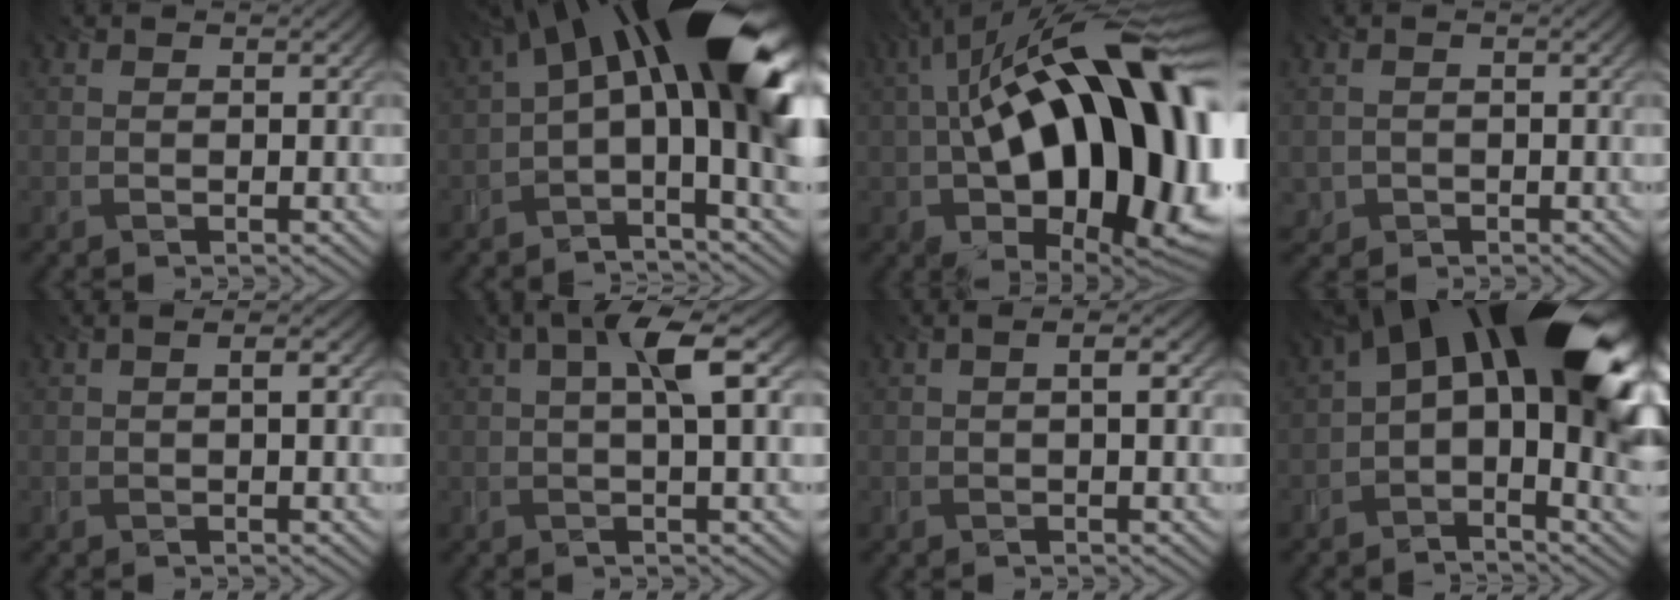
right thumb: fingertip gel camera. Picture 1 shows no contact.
{"total": 17.6, "force": [3.1, 6.0, 16.3], "torque": [-0.258, 0.027, 0.043]}
{"total": 21.2, "force": [0.0, 9.8, 18.8], "torque": [-0.288, 0.020, -0.009]}
{"total": 1.3, "force": [-0.4, 1.2, -0.2], "torque": [-0.003, -0.003, -0.011]}
{"total": 1.2, "force": [-0.1, 0.3, 1.1], "torque": [-0.013, 0.002, -0.003]}
{"total": 5.1, "force": [0.9, 0.6, 5.0], "torque": [-0.081, 0.014, 0.010]}
{"total": 1.8, "force": [-0.1, 0.5, 1.7], "torque": [-0.022, 0.004, -0.003]}
{"total": 18.1, "force": [3.9, 8.2, 15.6], "torque": [-0.224, 0.018, 0.065]}